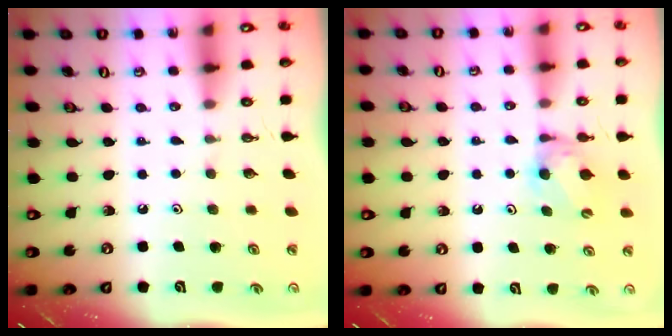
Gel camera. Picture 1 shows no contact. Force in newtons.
{"total": 5.4, "press": 5.4, "slide": 0.6}